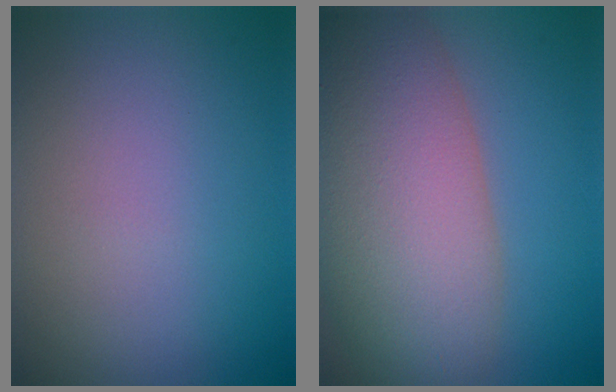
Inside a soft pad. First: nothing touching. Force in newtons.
{"total": 11.3, "press": 11.3, "slide": 0.7}